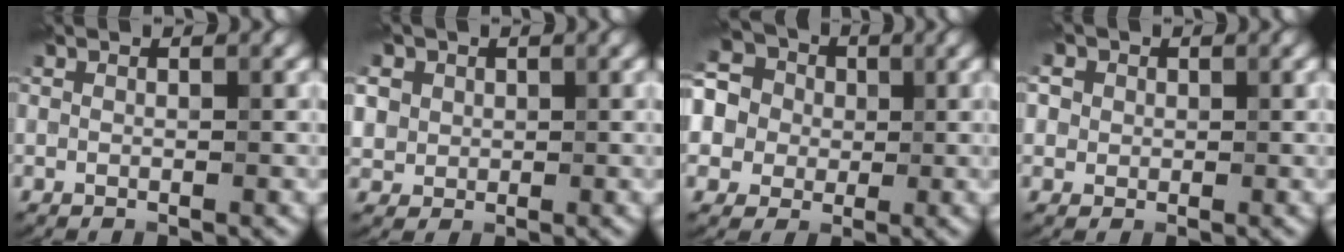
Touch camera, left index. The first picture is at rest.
{"total": 6.6, "force": [2.5, 5.4, 2.7], "torque": [-0.061, 0.025, 0.025]}
{"total": 9.9, "force": [1.6, 8.9, 4.0], "torque": [-0.110, 0.041, 0.006]}
{"total": 7.1, "force": [3.0, 5.6, 3.3], "torque": [-0.057, 0.033, 0.014]}